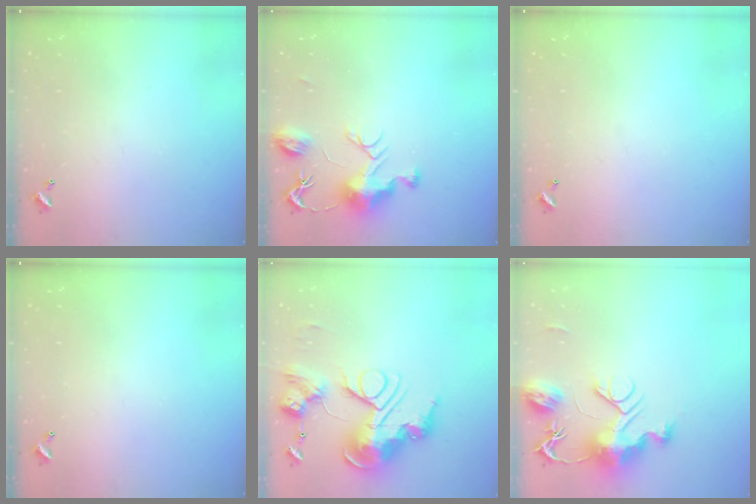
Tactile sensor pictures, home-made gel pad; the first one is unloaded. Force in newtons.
{"total": 9.4, "press": 9.4, "slide": 0.3}
{"total": 0.0}
{"total": 0.0}
{"total": 0.9, "press": 0.9, "slide": 0.0}
{"total": 13.2, "press": 13.2, "slide": 1.1}